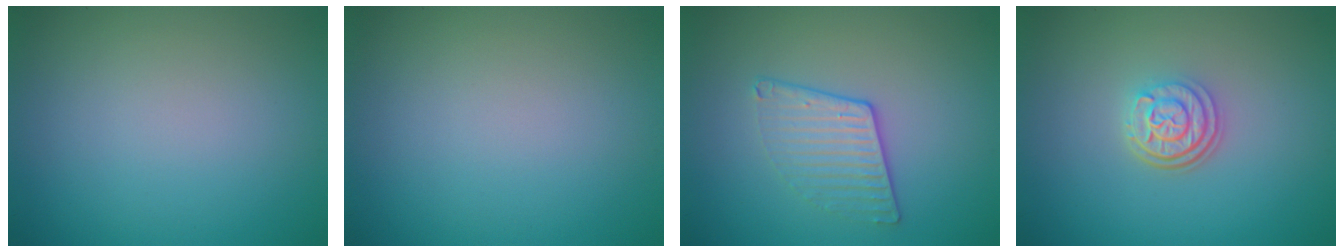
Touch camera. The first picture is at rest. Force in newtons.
{"total": 0.0}
{"total": 2.3, "press": 1.9, "slide": 1.3}
{"total": 3.1, "press": 2.4, "slide": 2.0}